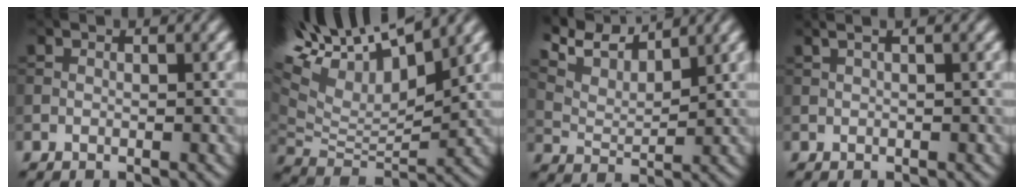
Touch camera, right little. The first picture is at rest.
{"total": 13.2, "force": [8.9, 4.6, 8.6], "torque": [-0.192, 0.037, 0.150]}
{"total": 6.2, "force": [5.3, 1.4, 2.8], "torque": [-0.063, 0.009, 0.093]}
{"total": 2.7, "force": [1.4, 1.2, 1.9], "torque": [-0.018, 0.017, -0.003]}